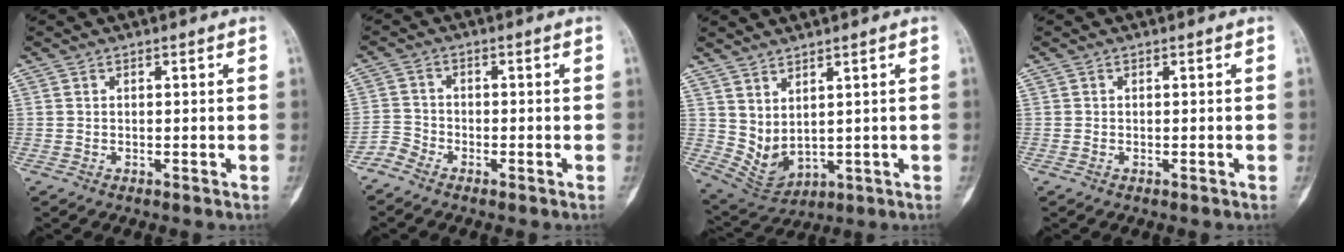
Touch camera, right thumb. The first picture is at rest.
{"total": 2.8, "force": [-2.6, 1.0, 0.1], "torque": [0.003, 0.000, -0.060]}
{"total": 6.5, "force": [2.5, 3.4, 5.0], "torque": [-0.079, -0.023, 0.073]}
{"total": 0.0}